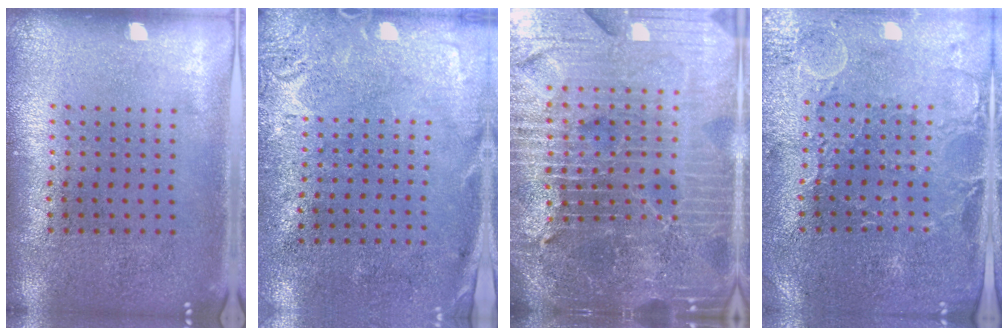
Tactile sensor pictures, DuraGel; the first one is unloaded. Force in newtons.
{"total": 2.7, "press": 2.2, "slide": 1.7}
{"total": 6.9, "press": 6.0, "slide": 3.4}
{"total": 0.8, "press": 0.7, "slide": 0.4}